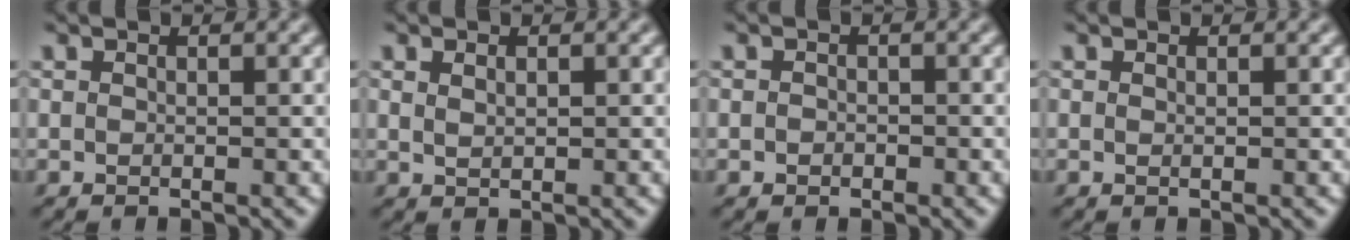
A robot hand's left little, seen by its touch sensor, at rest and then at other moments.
{"total": 1.0, "force": [0.3, 0.5, 0.8], "torque": [-0.017, 0.000, 0.010]}
{"total": 0.9, "force": [-0.3, 0.7, 0.4], "torque": [-0.004, -0.003, -0.009]}
{"total": 0.0}